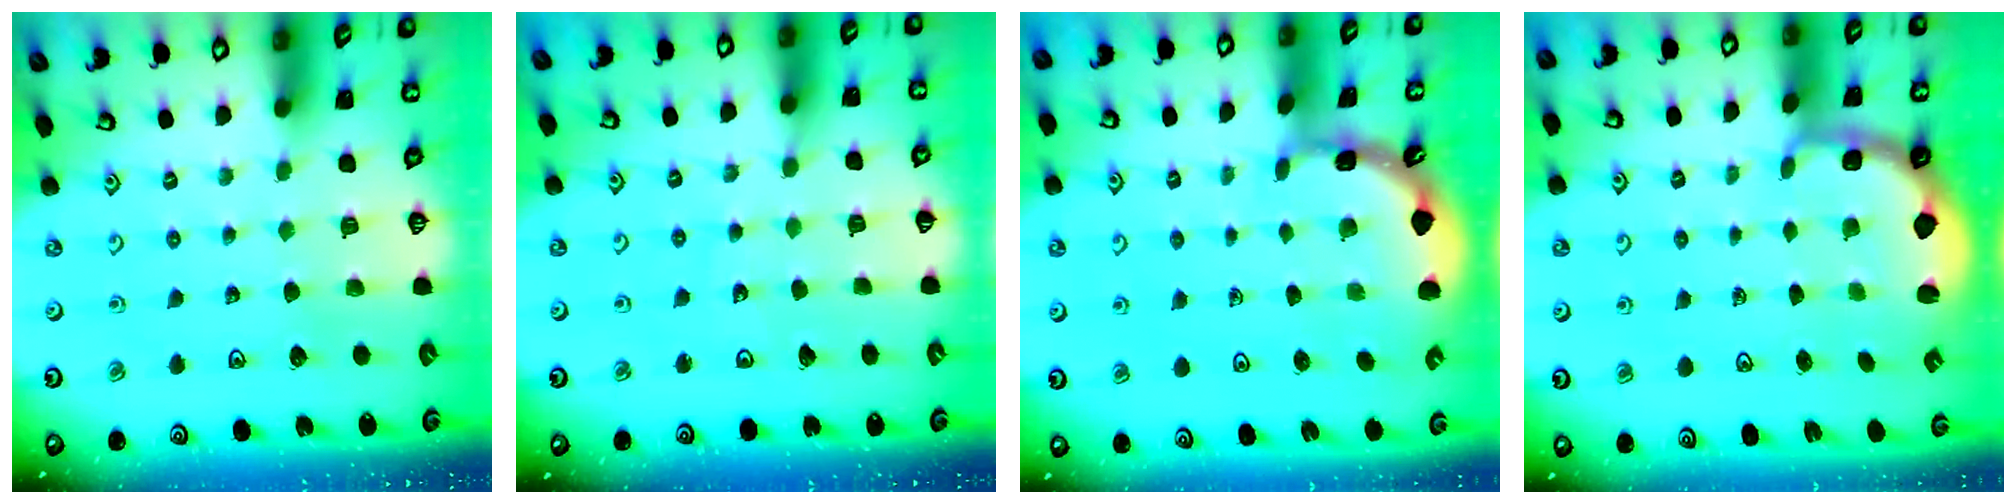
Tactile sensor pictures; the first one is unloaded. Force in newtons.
{"total": 3.5, "press": 3.4, "slide": 0.6}
{"total": 1.8, "press": 1.8, "slide": 0.1}
{"total": 2.5, "press": 1.1, "slide": 2.2}